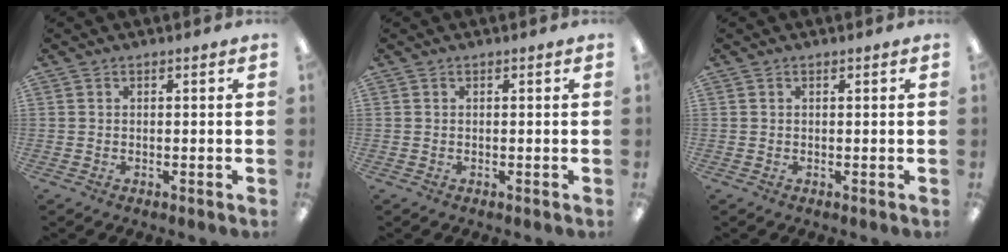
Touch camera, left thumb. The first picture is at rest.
{"total": 0.0}
{"total": 0.0}